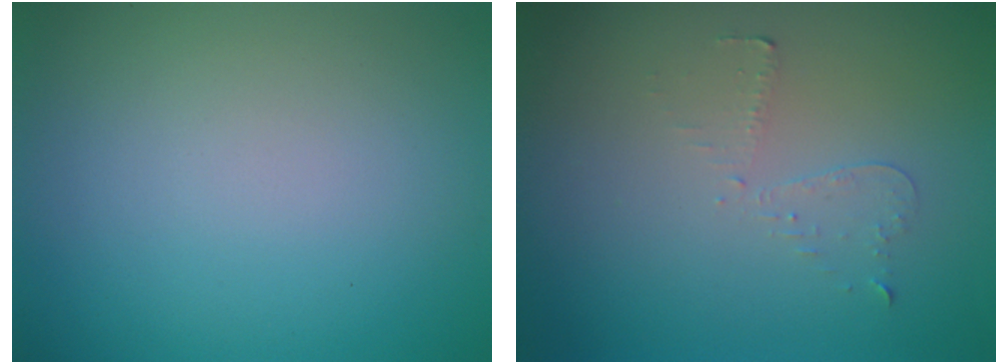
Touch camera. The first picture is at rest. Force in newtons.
{"total": 0.9, "press": 0.8, "slide": 0.4}